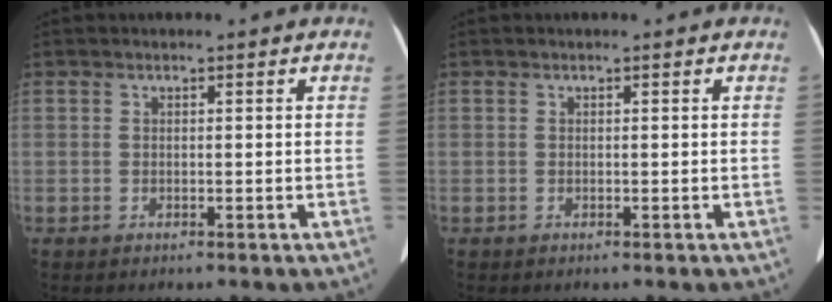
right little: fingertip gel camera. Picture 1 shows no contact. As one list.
[{"total": 0.0}]